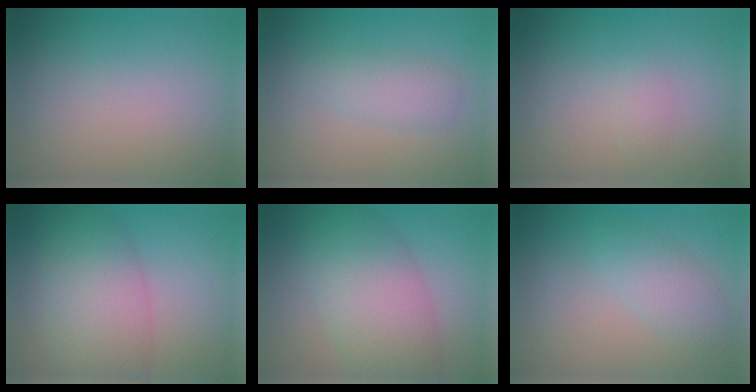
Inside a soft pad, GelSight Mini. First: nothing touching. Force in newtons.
{"total": 2.3, "press": 2.3, "slide": 0.1}
{"total": 0.8, "press": 0.8, "slide": 0.0}
{"total": 6.6, "press": 6.6, "slide": 0.4}
{"total": 7.3, "press": 7.3, "slide": 0.5}
{"total": 2.5, "press": 2.5, "slide": 0.1}